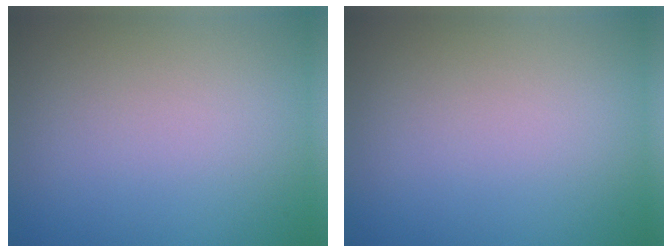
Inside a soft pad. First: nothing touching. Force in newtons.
{"total": 0.0}